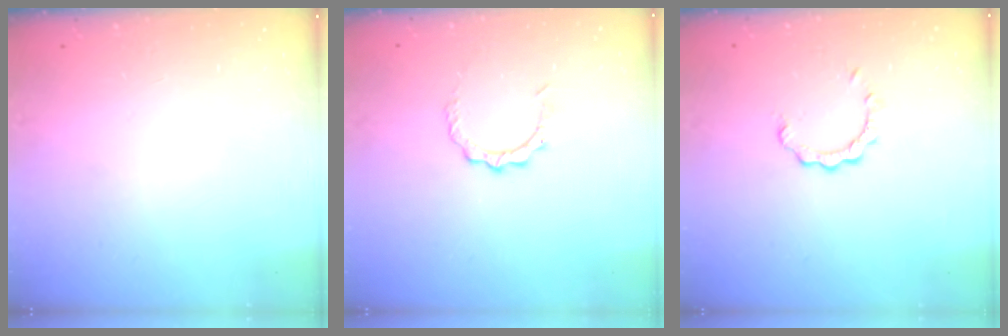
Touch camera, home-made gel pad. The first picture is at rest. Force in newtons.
{"total": 2.9, "press": 2.9, "slide": 0.2}
{"total": 2.4, "press": 2.4, "slide": 0.2}